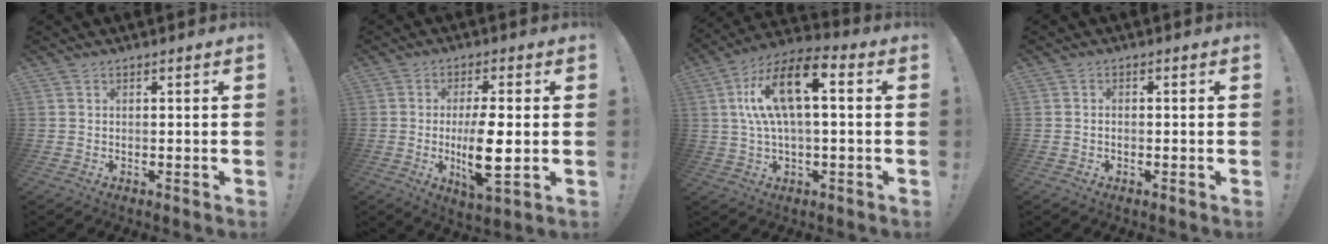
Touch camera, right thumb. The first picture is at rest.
{"total": 11.1, "force": [-1.3, 2.7, 10.7], "torque": [-0.203, -0.014, -0.028]}
{"total": 15.8, "force": [2.9, 6.1, 14.3], "torque": [-0.273, 0.006, 0.046]}
{"total": 1.1, "force": [-0.7, 0.6, 0.5], "torque": [-0.016, 0.005, -0.011]}